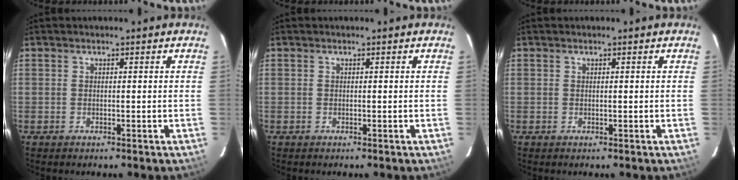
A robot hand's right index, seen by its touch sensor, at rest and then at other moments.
{"total": 0.0}
{"total": 0.0}